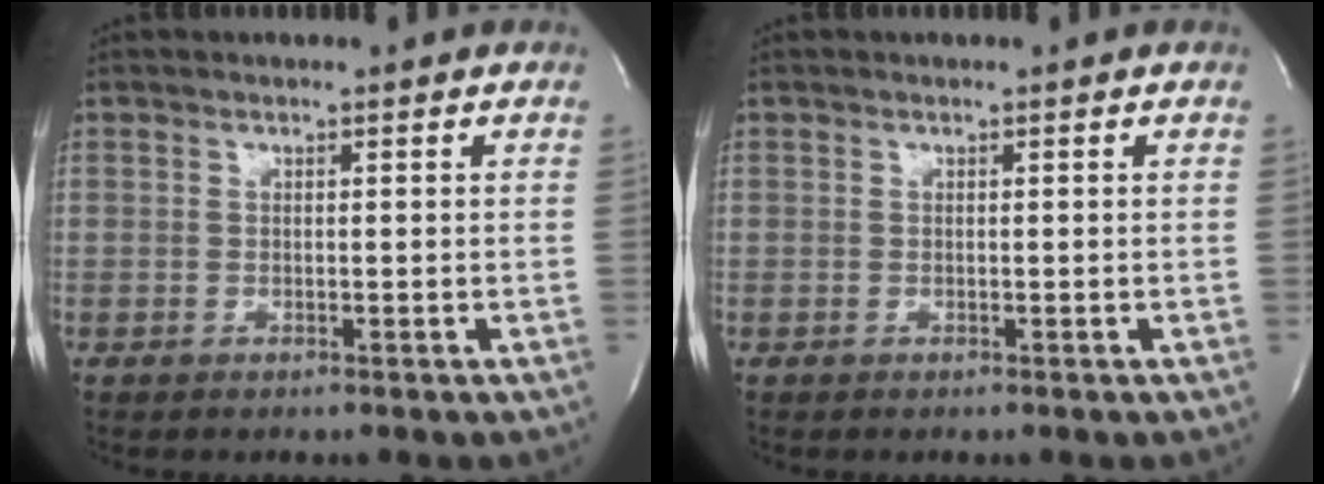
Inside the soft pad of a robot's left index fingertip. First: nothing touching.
{"total": 0.0}